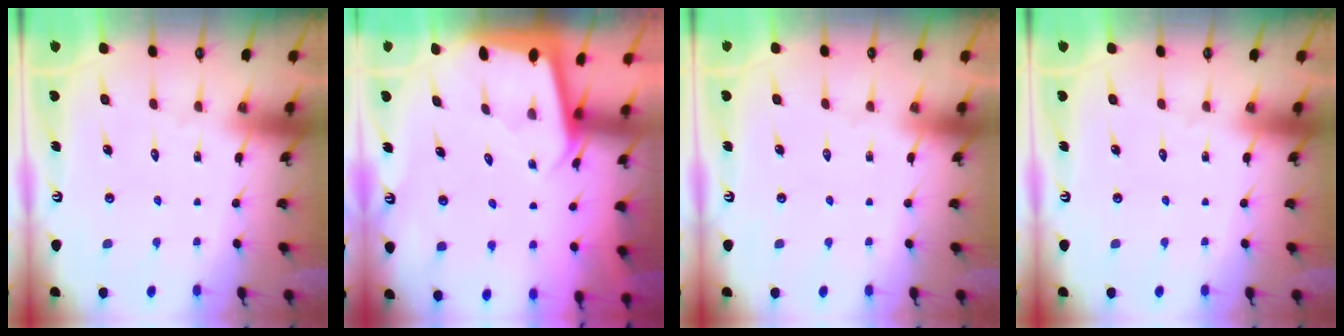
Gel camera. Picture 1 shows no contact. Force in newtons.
{"total": 1.8, "press": 1.8, "slide": 0.1}
{"total": 0.0}
{"total": 0.0}